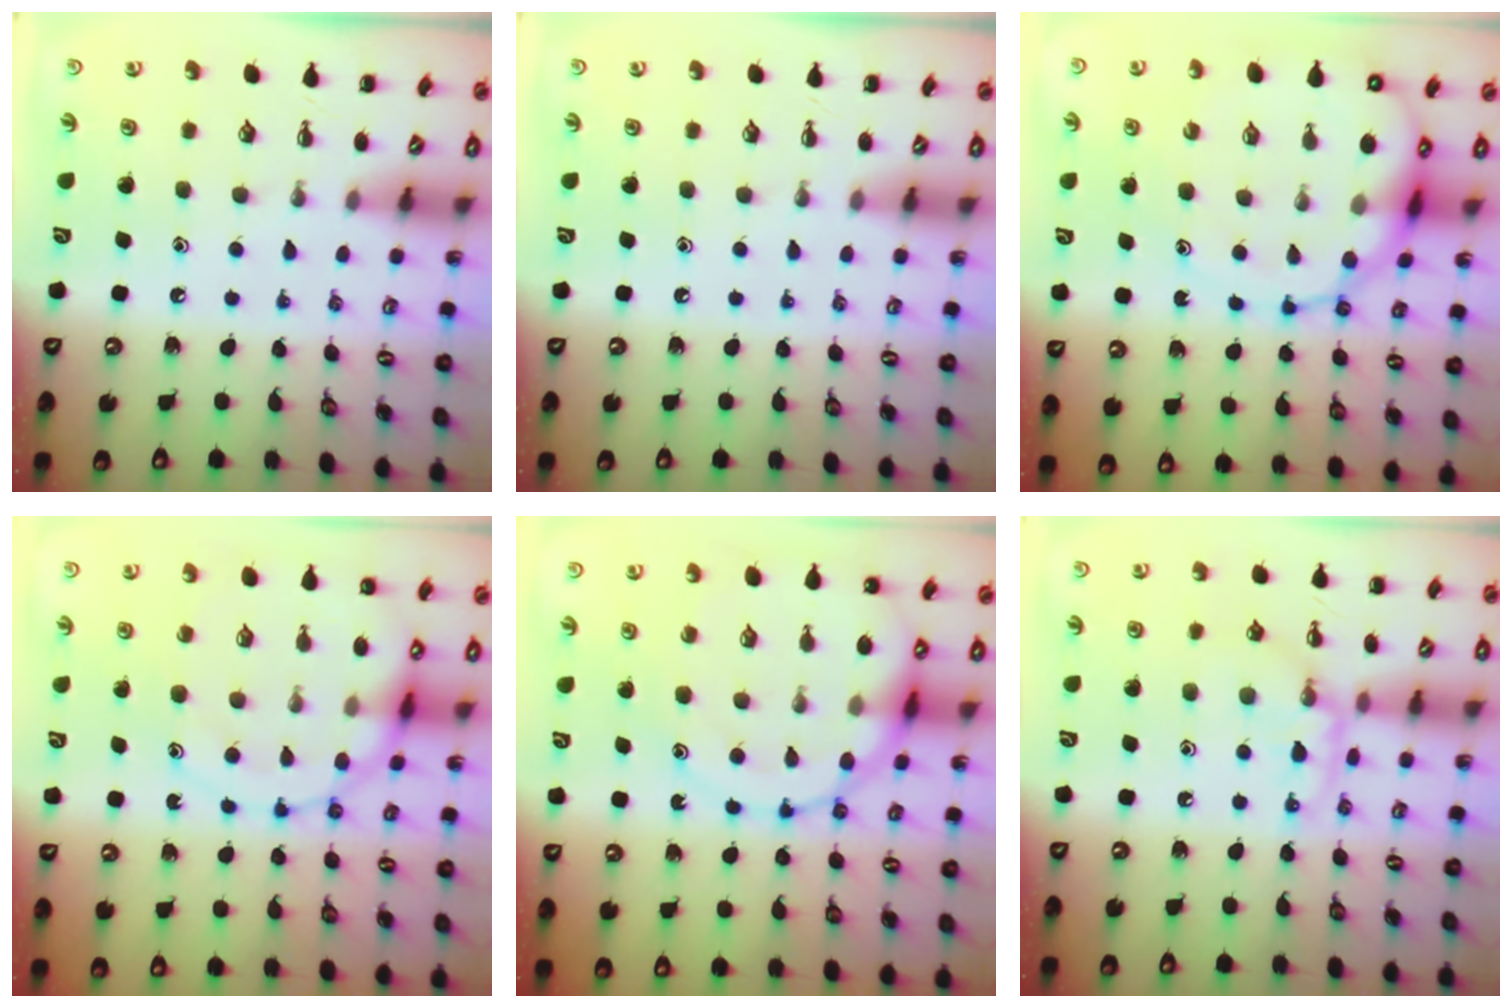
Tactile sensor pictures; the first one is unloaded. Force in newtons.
{"total": 0.0}
{"total": 16.0, "press": 15.6, "slide": 3.4}
{"total": 15.5, "press": 15.2, "slide": 3.0}
{"total": 17.9, "press": 17.5, "slide": 3.5}
{"total": 10.3, "press": 10.3, "slide": 0.9}